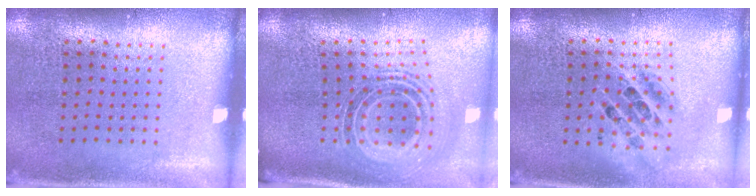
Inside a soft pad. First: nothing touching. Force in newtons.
{"total": 1.6, "press": 1.2, "slide": 1.0}
{"total": 1.5, "press": 1.3, "slide": 0.8}